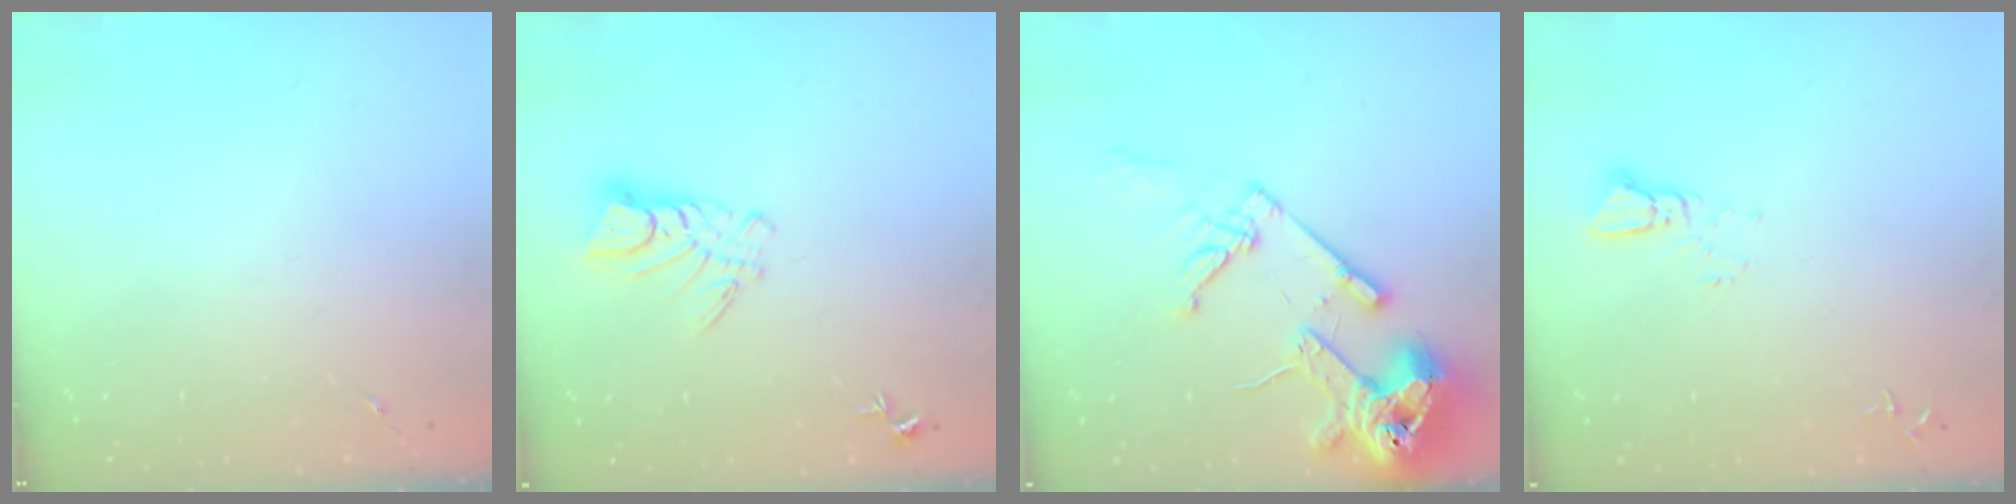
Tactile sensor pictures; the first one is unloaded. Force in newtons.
{"total": 8.0, "press": 8.0, "slide": 0.7}
{"total": 18.6, "press": 18.4, "slide": 2.2}
{"total": 3.7, "press": 3.7, "slide": 0.3}